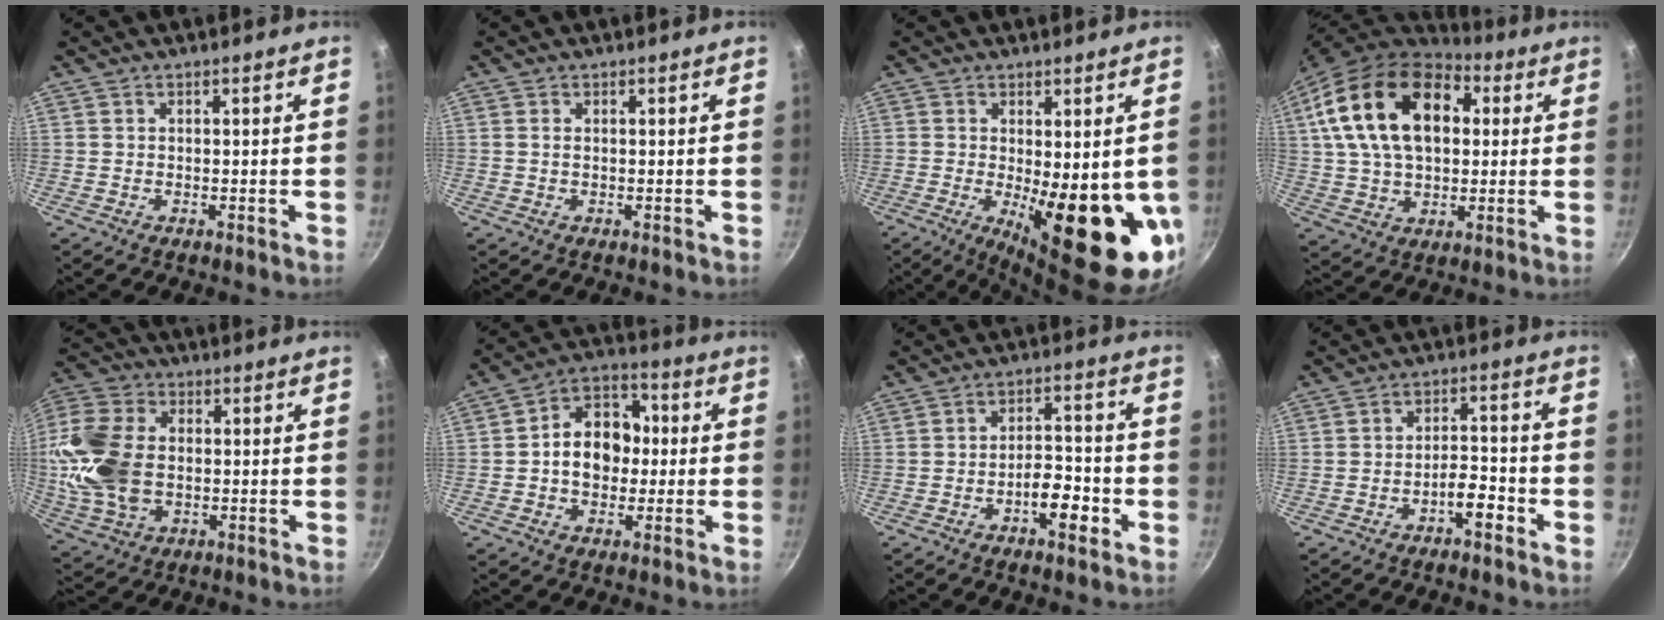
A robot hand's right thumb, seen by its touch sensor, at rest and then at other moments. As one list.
[{"total": 0.7, "force": [0.1, 0.3, 0.6], "torque": [-0.013, 0.001, 0.001]}, {"total": 17.0, "force": [-2.4, 5.6, 15.9], "torque": [-0.194, -0.032, -0.019]}, {"total": 22.4, "force": [6.0, 14.2, 16.2], "torque": [-0.266, 0.014, 0.095]}, {"total": 17.6, "force": [-0.3, 12.0, 12.9], "torque": [-0.254, 0.015, -0.006]}, {"total": 12.5, "force": [-0.1, 9.5, 8.1], "torque": [-0.080, 0.030, -0.019]}, {"total": 7.2, "force": [-3.2, 3.1, 5.6], "torque": [-0.071, 0.031, -0.053]}, {"total": 5.0, "force": [-3.0, 1.8, 3.7], "torque": [-0.051, 0.033, -0.047]}]